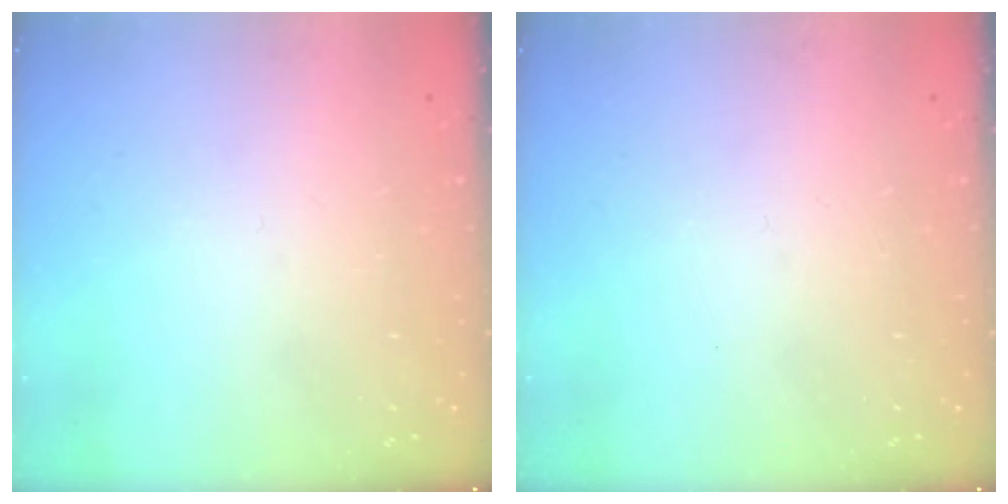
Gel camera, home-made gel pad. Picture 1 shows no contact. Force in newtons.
{"total": 0.0}